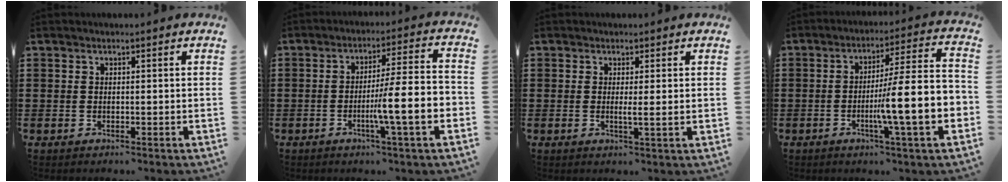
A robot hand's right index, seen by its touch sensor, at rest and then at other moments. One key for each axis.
{"total": 9.2, "fx": -3.1, "fy": 0.2, "fz": 8.6, "tx": -0.135, "ty": -0.007, "tz": -0.057}
{"total": 1.9, "fx": 0.1, "fy": -0.1, "fz": 1.9, "tx": -0.035, "ty": -0.005, "tz": 0.000}
{"total": 12.3, "fx": -3.5, "fy": 0.6, "fz": 11.8, "tx": -0.182, "ty": -0.024, "tz": -0.072}